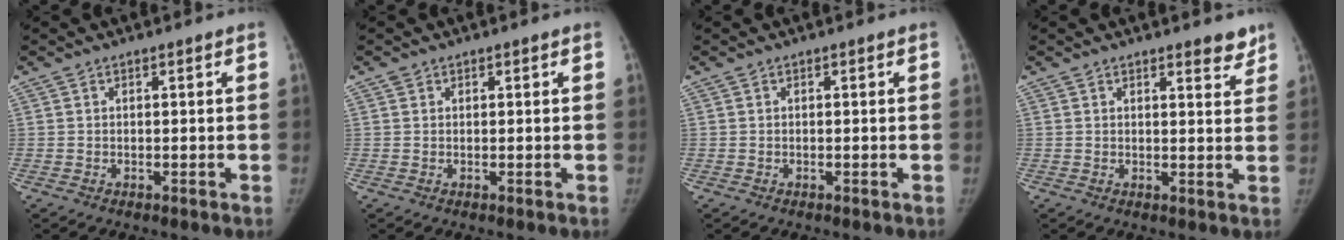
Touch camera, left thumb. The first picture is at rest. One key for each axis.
{"total": 0.6, "fx": 0.3, "fy": 0.5, "fz": 0.0, "tx": 0.005, "ty": -0.001, "tz": 0.003}
{"total": 0.0}
{"total": 3.3, "fx": 2.7, "fy": 1.0, "fz": 1.7, "tx": -0.003, "ty": -0.018, "tz": 0.031}